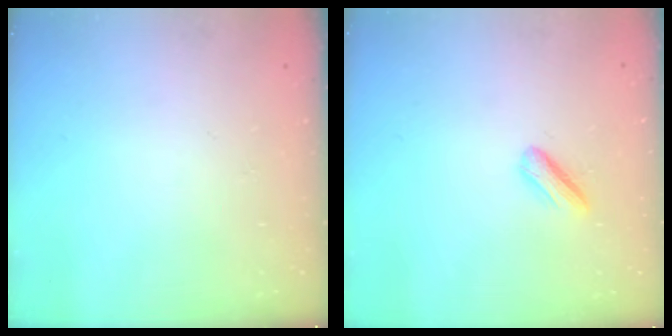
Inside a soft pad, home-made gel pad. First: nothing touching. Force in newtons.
{"total": 3.8, "press": 3.8, "slide": 0.4}